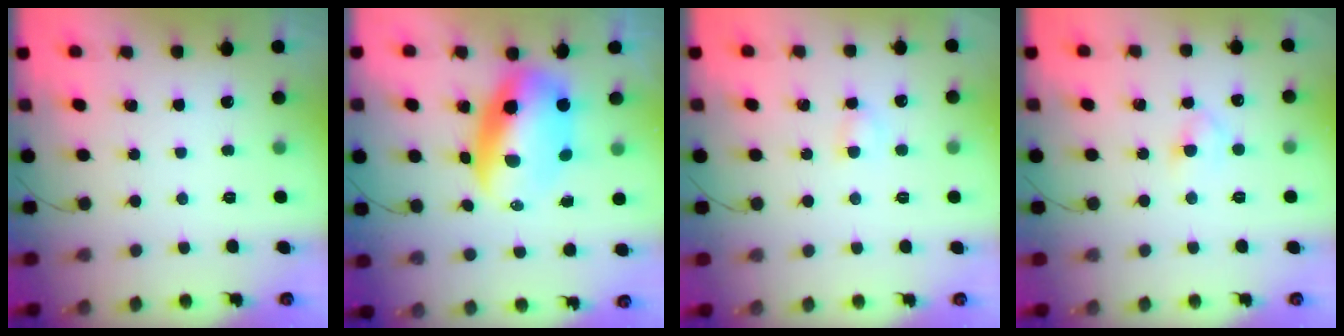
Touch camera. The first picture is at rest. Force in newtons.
{"total": 11.9, "press": 11.4, "slide": 3.3}
{"total": 3.0, "press": 2.8, "slide": 1.0}
{"total": 3.7, "press": 3.4, "slide": 1.4}